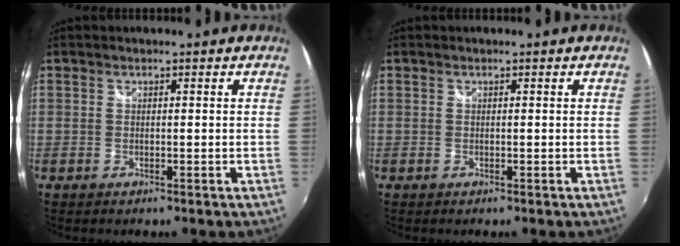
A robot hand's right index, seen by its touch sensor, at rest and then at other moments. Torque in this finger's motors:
{"motor_torque": [-0.03, 0.03, 0.00, 0.00]}